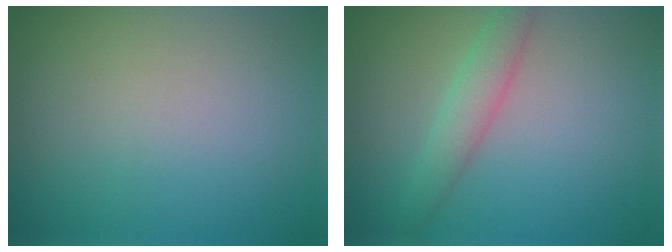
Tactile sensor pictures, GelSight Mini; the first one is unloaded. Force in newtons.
{"total": 2.7, "press": 2.7, "slide": 0.0}